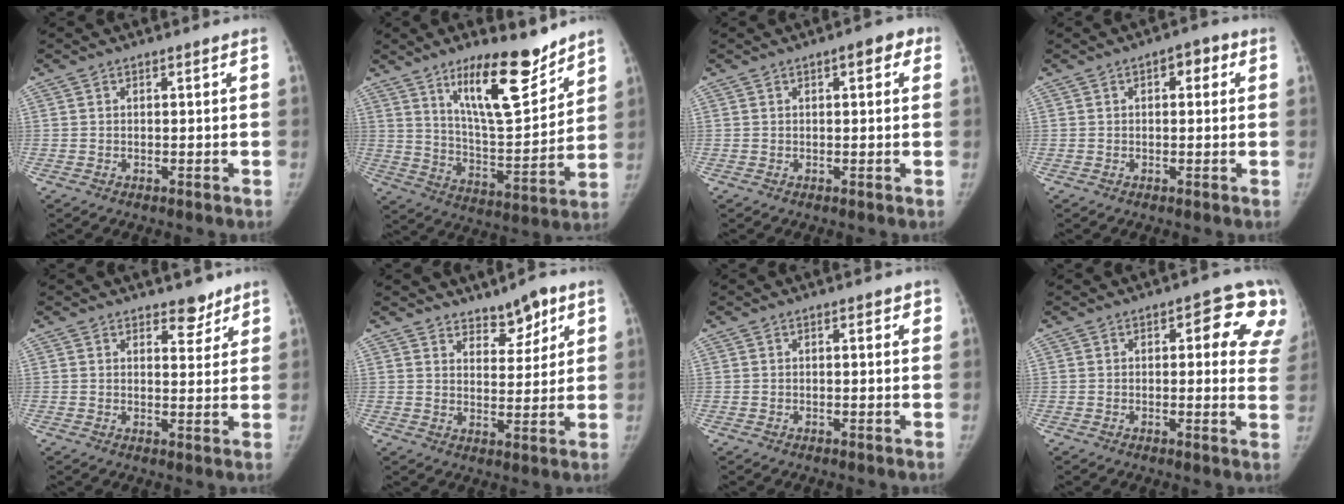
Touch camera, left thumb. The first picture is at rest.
{"total": 17.6, "force": [12.0, 5.3, 11.8], "torque": [-0.149, -0.090, 0.206]}
{"total": 4.1, "force": [1.7, 1.9, 3.3], "torque": [-0.024, 0.004, 0.013]}
{"total": 3.9, "force": [1.3, 2.2, 3.0], "torque": [-0.021, 0.008, 0.010]}
{"total": 4.3, "force": [3.3, 2.3, 1.5], "torque": [0.009, -0.022, 0.046]}
{"total": 6.1, "force": [4.4, 3.0, 3.0], "torque": [-0.014, -0.033, 0.071]}
{"total": 1.3, "force": [0.6, 0.7, 0.9], "torque": [-0.001, 0.000, 0.004]}
{"total": 11.9, "force": [4.8, 5.5, 9.4], "torque": [-0.053, -0.014, 0.038]}